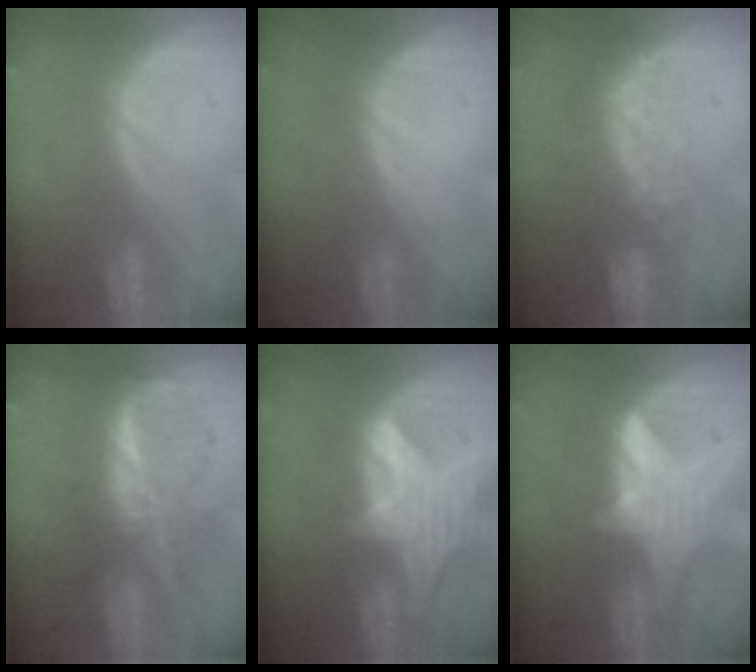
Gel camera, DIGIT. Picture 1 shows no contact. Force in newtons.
{"total": 0.0}
{"total": 8.3, "press": 6.9, "slide": 4.5}
{"total": 7.2, "press": 7.2, "slide": 0.2}
{"total": 8.4, "press": 7.5, "slide": 3.9}
{"total": 6.1, "press": 5.8, "slide": 1.9}